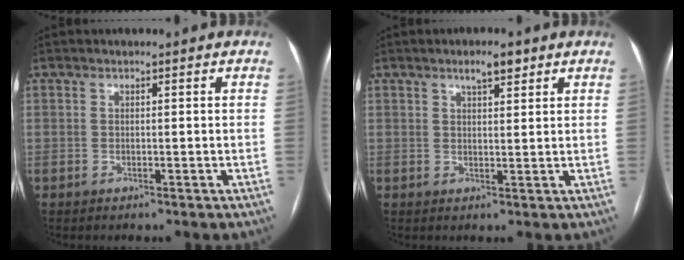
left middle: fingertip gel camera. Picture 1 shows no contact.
{"total": 3.4, "force": [2.3, 0.9, 2.3], "torque": [-0.039, 0.004, 0.036]}